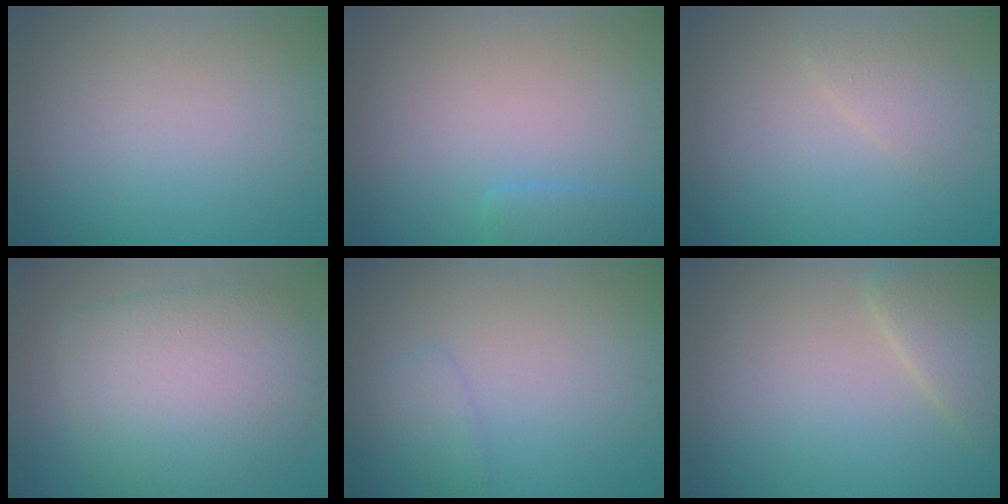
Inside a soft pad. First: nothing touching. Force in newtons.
{"total": 1.6, "press": 1.6, "slide": 0.1}
{"total": 1.5, "press": 1.5, "slide": 0.1}
{"total": 8.2, "press": 8.2, "slide": 0.3}
{"total": 1.3, "press": 1.3, "slide": 0.0}
{"total": 3.1, "press": 3.1, "slide": 0.1}